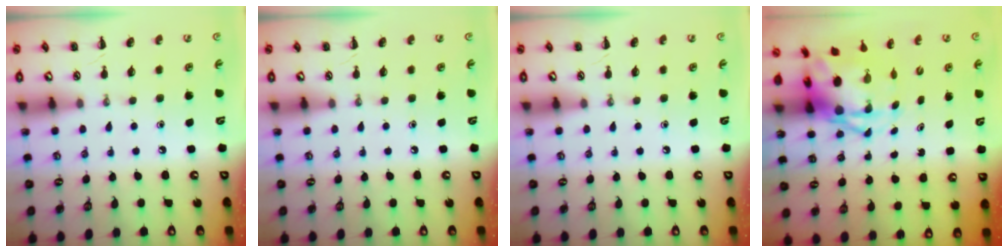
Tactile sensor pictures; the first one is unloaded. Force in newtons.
{"total": 0.0}
{"total": 0.0}
{"total": 5.2, "press": 5.0, "slide": 1.5}